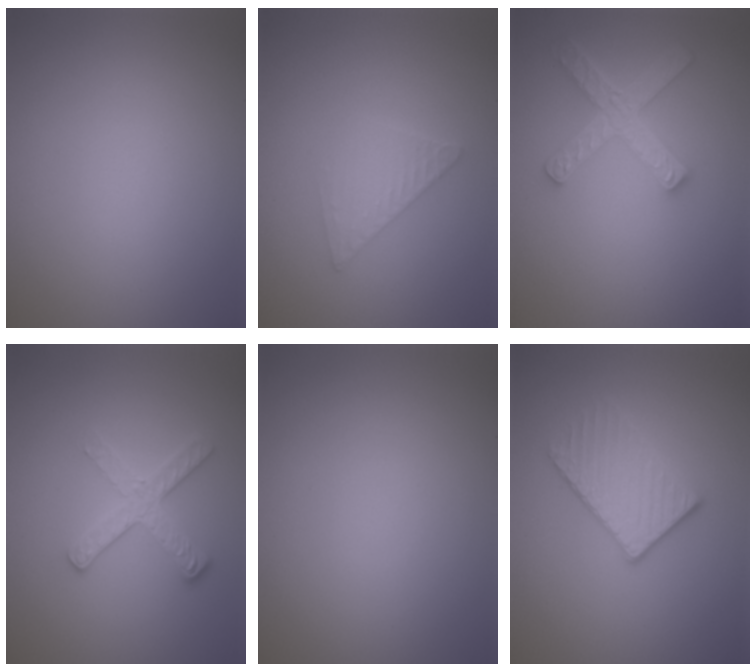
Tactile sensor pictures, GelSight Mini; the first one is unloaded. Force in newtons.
{"total": 2.0, "press": 2.0, "slide": 0.2}
{"total": 4.5, "press": 3.8, "slide": 2.5}
{"total": 2.8, "press": 2.5, "slide": 1.3}
{"total": 0.0}
{"total": 3.0, "press": 2.9, "slide": 0.8}